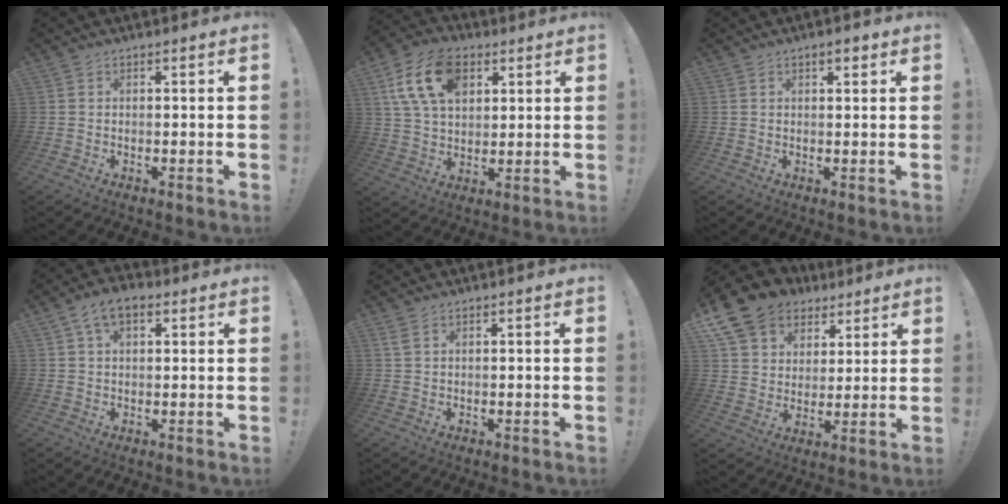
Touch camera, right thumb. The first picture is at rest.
{"total": 16.6, "force": [6.9, 10.8, 10.6], "torque": [-0.186, -0.016, 0.130]}
{"total": 2.6, "force": [1.5, 1.1, 1.8], "torque": [-0.022, -0.004, 0.024]}
{"total": 7.2, "force": [3.1, 3.9, 5.1], "torque": [-0.087, 0.005, 0.058]}
{"total": 2.0, "force": [1.0, 1.0, 1.4], "torque": [-0.019, -0.001, 0.017]}
{"total": 13.6, "force": [8.6, 9.5, 4.6], "torque": [-0.076, -0.059, 0.171]}